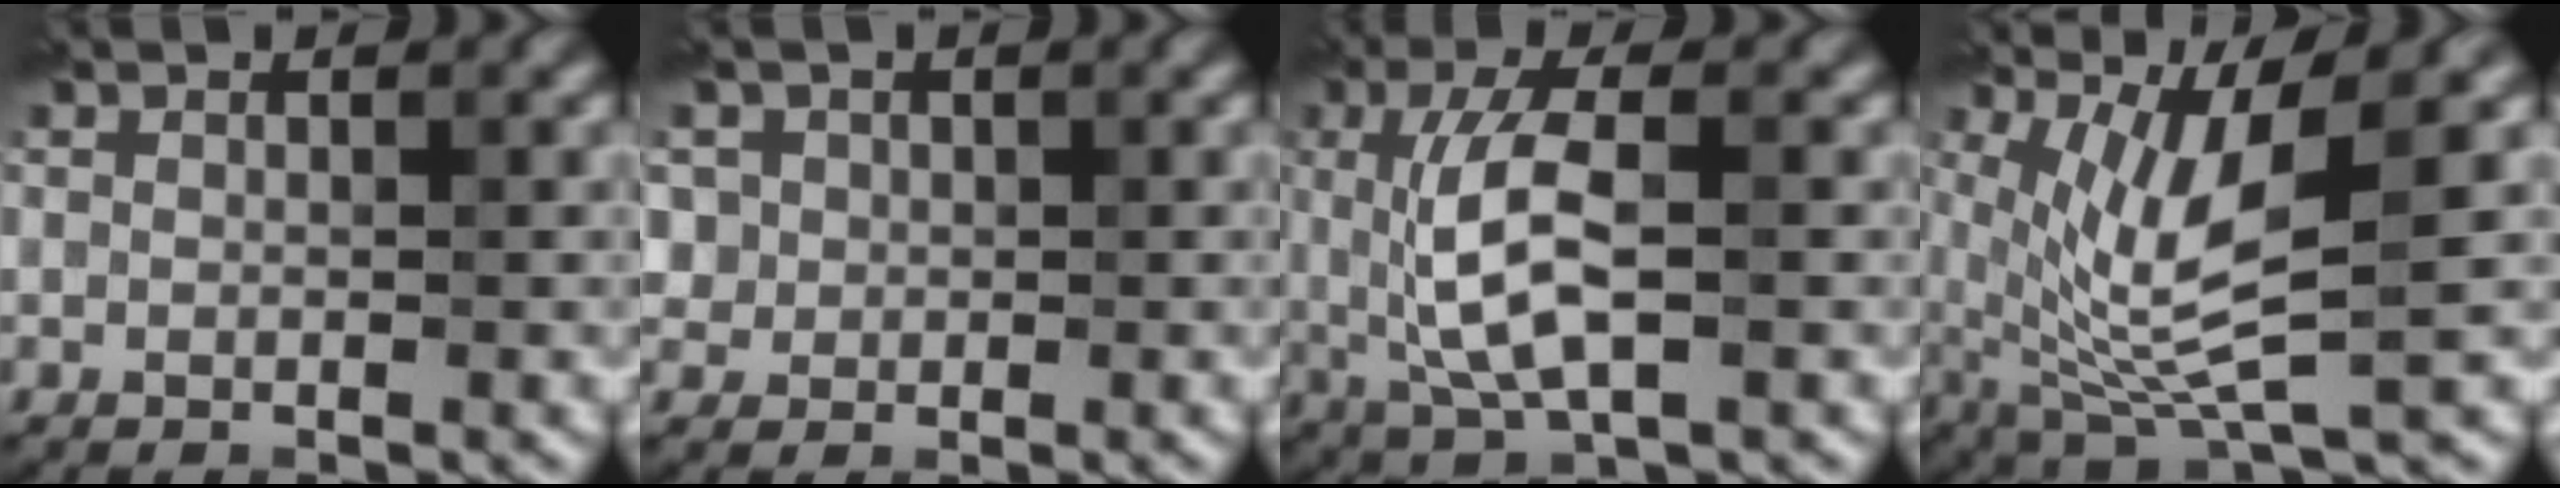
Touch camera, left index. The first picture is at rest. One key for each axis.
{"total": 3.0, "fx": 1.1, "fy": 2.7, "fz": 0.6, "tx": -0.006, "ty": 0.008, "tz": 0.019}
{"total": 6.6, "fx": 0.2, "fy": 2.3, "fz": 6.2, "tx": -0.125, "ty": -0.002, "tz": 0.003}
{"total": 7.3, "fx": 1.1, "fy": 1.8, "fz": 6.9, "tx": -0.141, "ty": -0.015, "tz": 0.029}